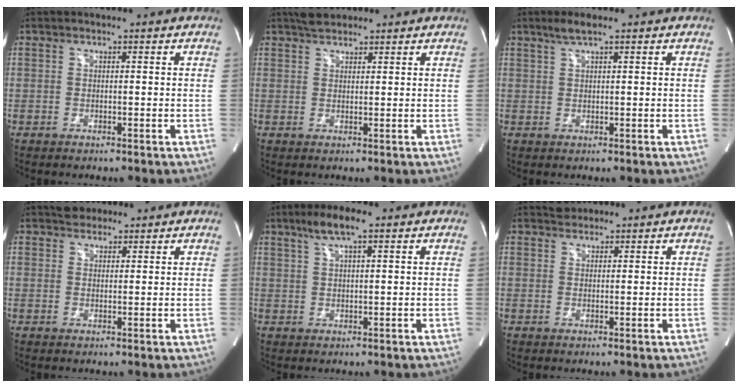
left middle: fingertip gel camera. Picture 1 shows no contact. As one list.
[{"total": 3.0, "force": [2.6, 1.1, 1.0], "torque": [-0.023, 0.013, 0.044]}, {"total": 2.5, "force": [1.7, 0.1, 1.8], "torque": [-0.045, 0.006, 0.036]}, {"total": 3.1, "force": [2.5, 1.7, 0.7], "torque": [-0.013, 0.014, 0.039]}, {"total": 5.1, "force": [3.2, 0.5, 3.9], "torque": [-0.083, 0.012, 0.059]}, {"total": 1.6, "force": [1.4, 0.7, -0.2], "torque": [-0.001, 0.009, 0.023]}]